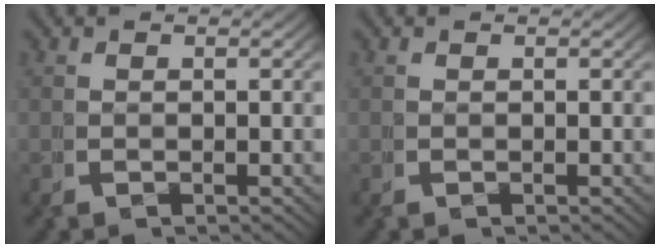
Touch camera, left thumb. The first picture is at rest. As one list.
[{"total": 0.0}]